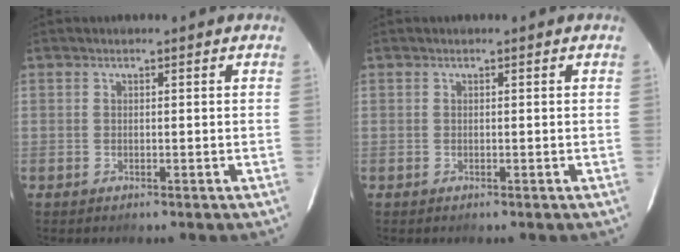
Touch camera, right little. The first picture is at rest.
{"total": 0.0}